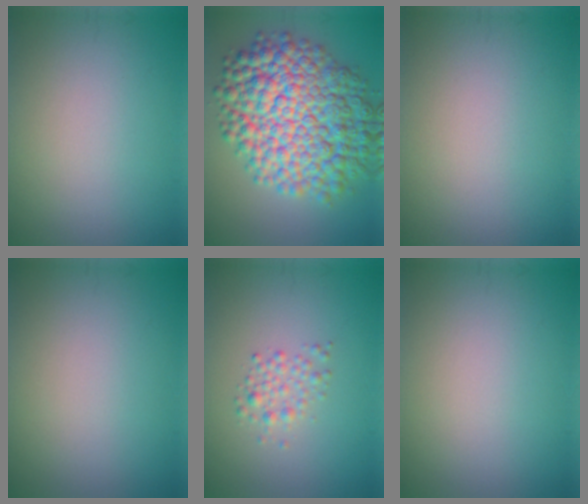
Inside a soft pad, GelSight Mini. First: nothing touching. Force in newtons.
{"total": 13.0, "press": 13.0, "slide": 0.2}
{"total": 0.0}
{"total": 0.0}
{"total": 1.8, "press": 1.8, "slide": 0.0}
{"total": 0.0}